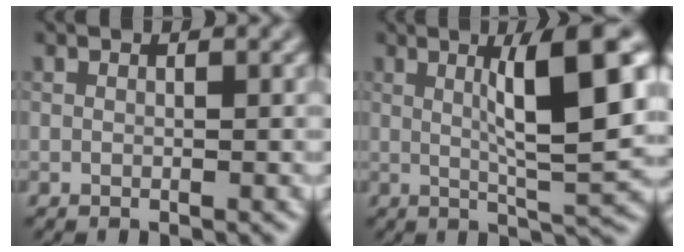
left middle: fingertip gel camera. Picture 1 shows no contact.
{"total": 8.6, "force": [2.1, 1.5, 8.3], "torque": [-0.111, 0.002, 0.035]}